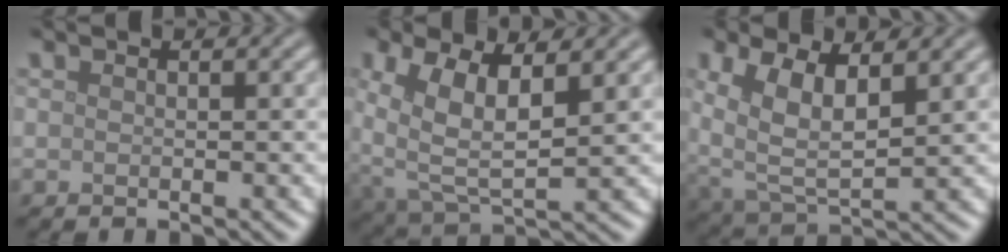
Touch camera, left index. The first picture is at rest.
{"total": 6.6, "force": [1.6, 3.1, 5.6], "torque": [-0.122, -0.002, 0.028]}
{"total": 6.5, "force": [2.1, 3.3, 5.1], "torque": [-0.115, -0.004, 0.037]}